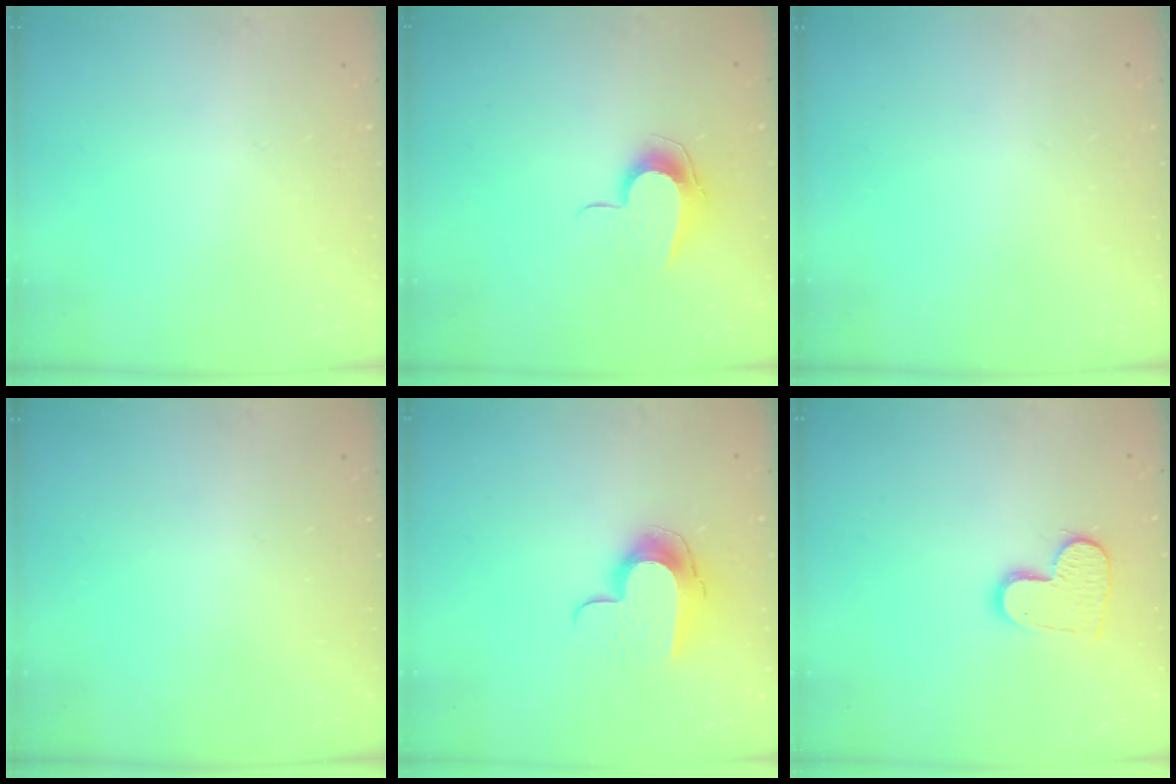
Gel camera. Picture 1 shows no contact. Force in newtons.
{"total": 9.2, "press": 9.2, "slide": 0.8}
{"total": 0.0}
{"total": 0.0}
{"total": 11.2, "press": 11.1, "slide": 0.7}
{"total": 12.0, "press": 11.9, "slide": 0.8}